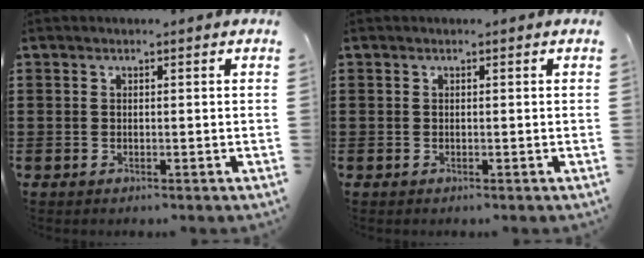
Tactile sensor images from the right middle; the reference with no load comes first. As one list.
[{"total": 0.0}]